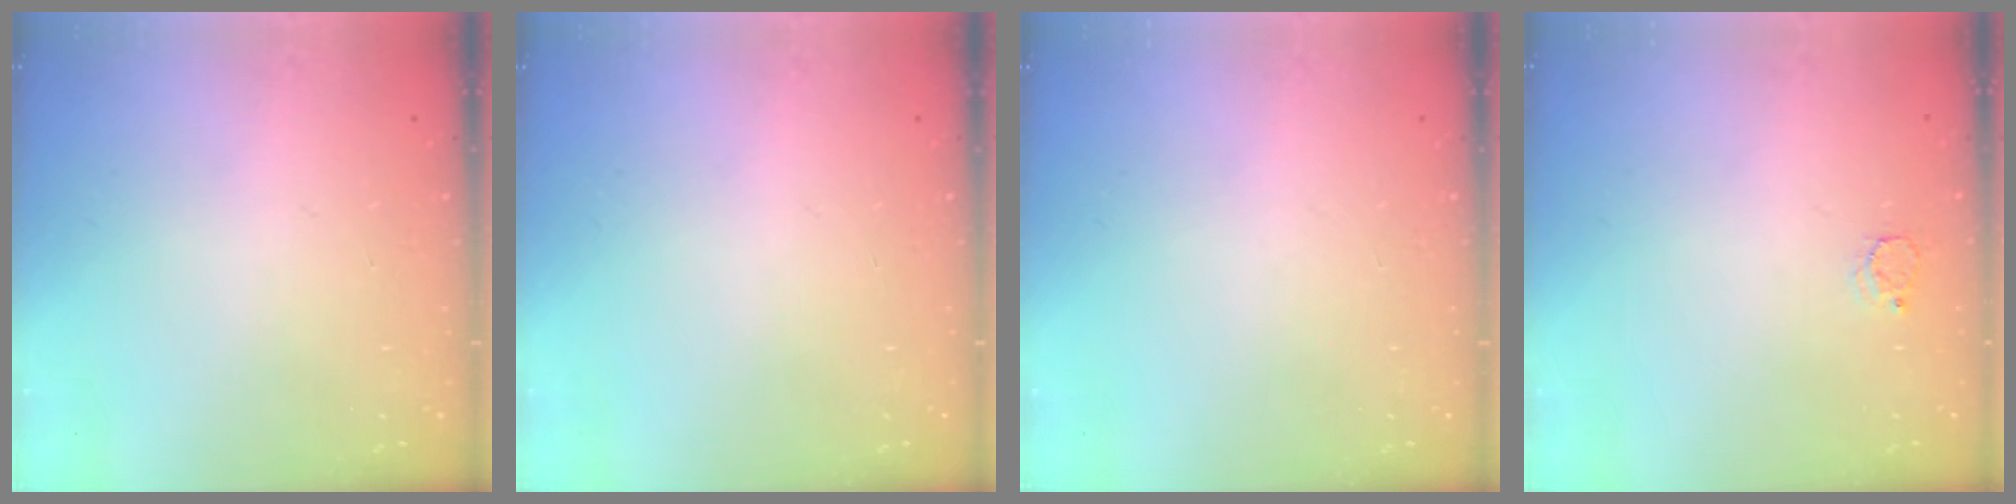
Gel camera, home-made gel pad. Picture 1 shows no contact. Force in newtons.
{"total": 0.0}
{"total": 0.0}
{"total": 2.4, "press": 2.4, "slide": 0.3}